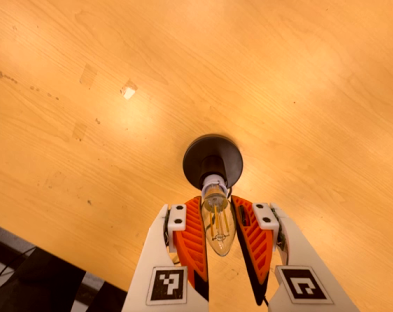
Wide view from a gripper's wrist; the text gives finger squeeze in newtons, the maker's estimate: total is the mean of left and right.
{"total": 9.8, "left": 9.1, "right": 10.5}